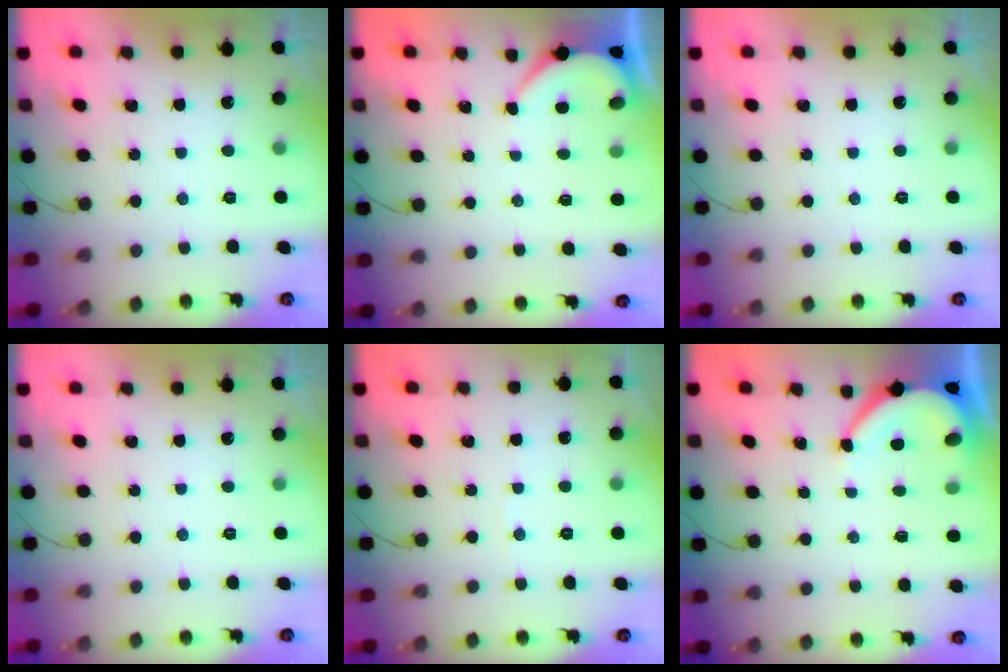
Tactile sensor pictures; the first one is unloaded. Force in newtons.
{"total": 2.2, "press": 2.2, "slide": 0.2}
{"total": 0.0}
{"total": 0.0}
{"total": 1.6, "press": 1.6, "slide": 0.2}
{"total": 5.9, "press": 5.8, "slide": 0.8}